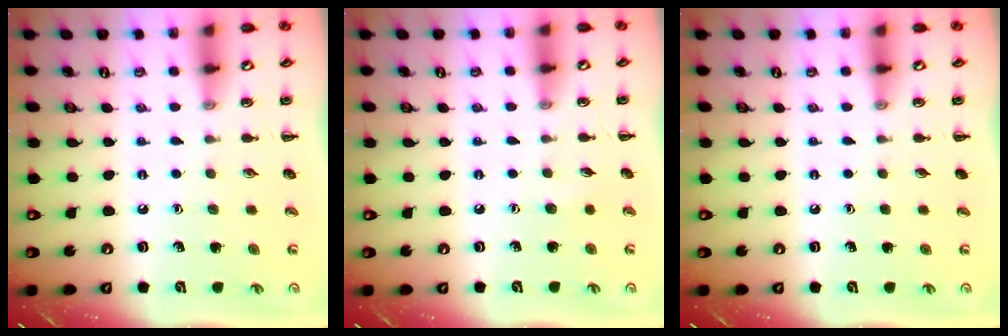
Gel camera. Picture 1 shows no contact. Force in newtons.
{"total": 3.2, "press": 3.0, "slide": 0.8}
{"total": 0.0}